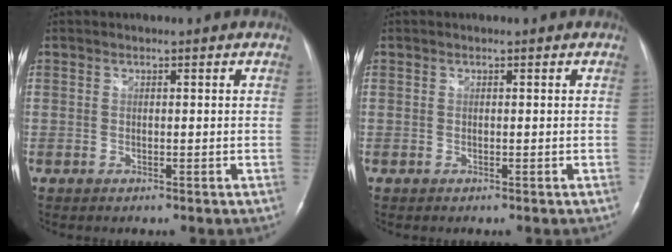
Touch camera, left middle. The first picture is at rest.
{"total": 0.0}